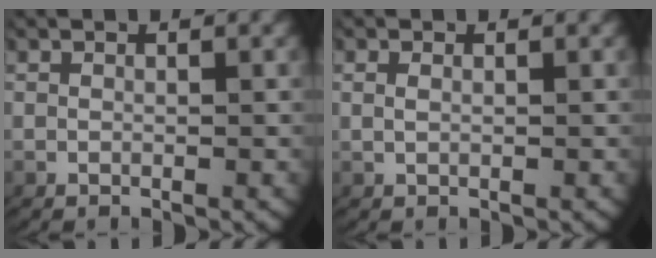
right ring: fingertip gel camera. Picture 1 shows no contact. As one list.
[{"total": 0.5, "force": [0.3, 0.2, 0.4], "torque": [-0.014, -0.004, 0.010]}]